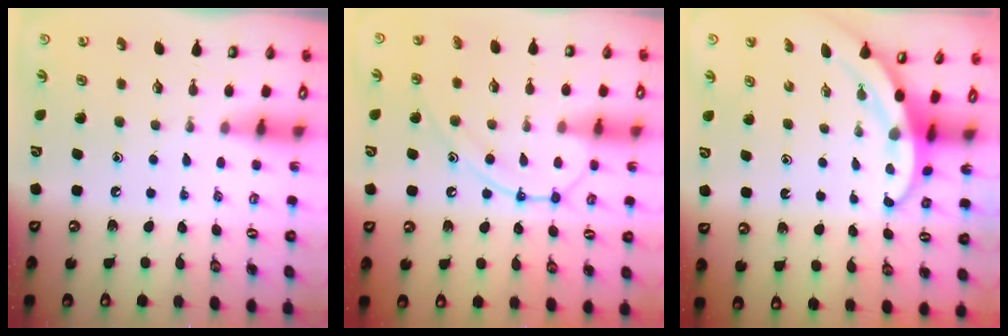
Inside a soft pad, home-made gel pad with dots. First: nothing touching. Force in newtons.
{"total": 13.1, "press": 13.1, "slide": 1.1}
{"total": 3.4, "press": 3.4, "slide": 0.1}